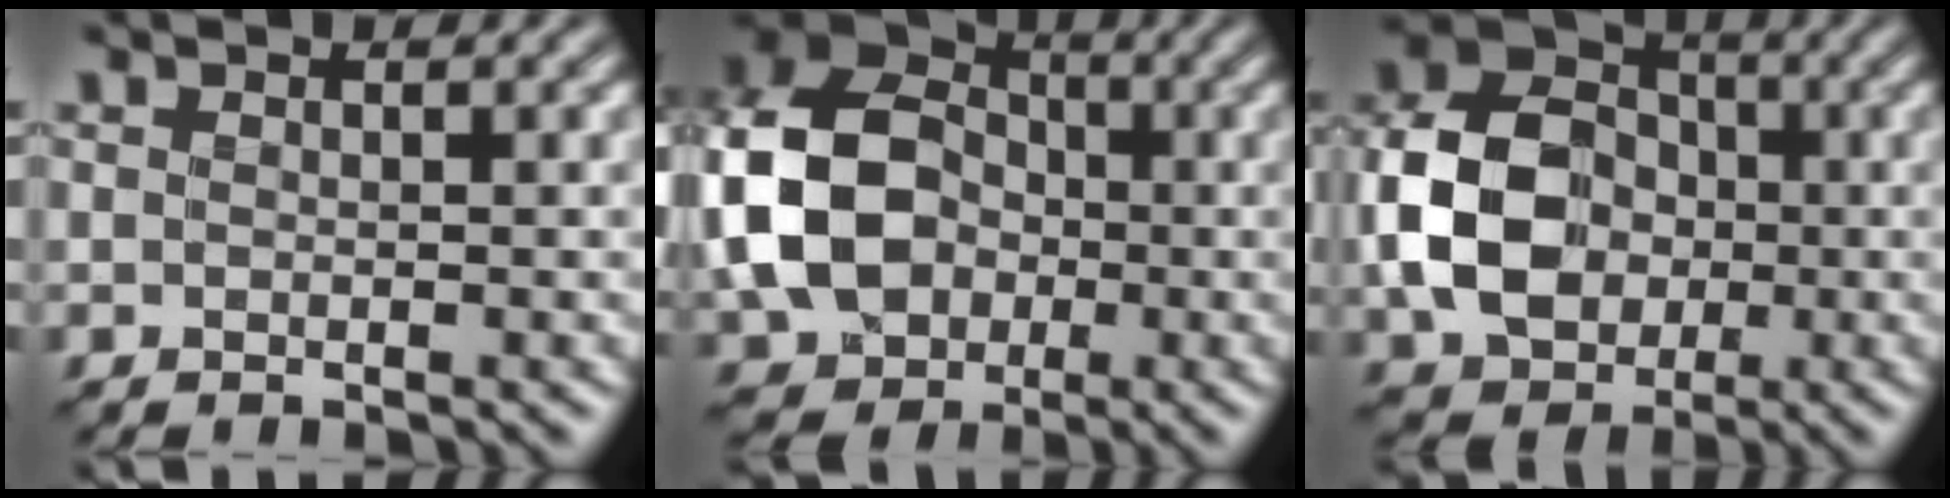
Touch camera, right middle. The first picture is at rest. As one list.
[{"total": 11.5, "force": [-1.3, 9.1, 6.9], "torque": [-0.157, 0.005, -0.038]}, {"total": 9.1, "force": [-1.1, 7.2, 5.5], "torque": [-0.113, 0.008, -0.030]}]